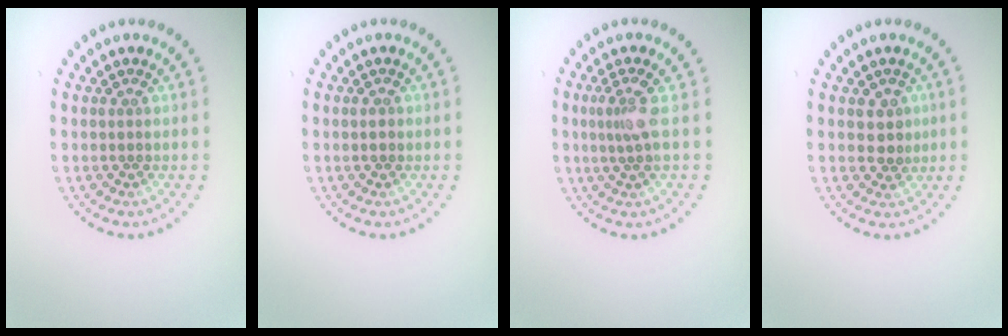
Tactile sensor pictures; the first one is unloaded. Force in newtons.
{"total": 1.0, "press": 1.0, "slide": 0.1}
{"total": 2.0, "press": 1.5, "slide": 1.4}
{"total": 1.9, "press": 1.6, "slide": 1.0}